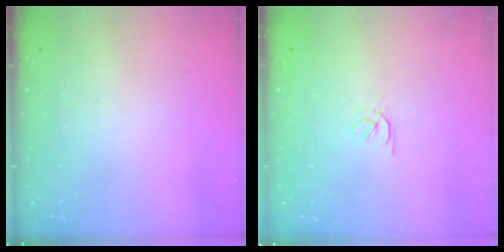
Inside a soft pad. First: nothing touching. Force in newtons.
{"total": 1.6, "press": 1.5, "slide": 0.5}